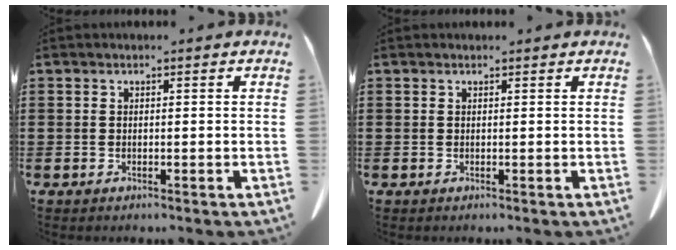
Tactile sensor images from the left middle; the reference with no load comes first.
{"total": 0.0}